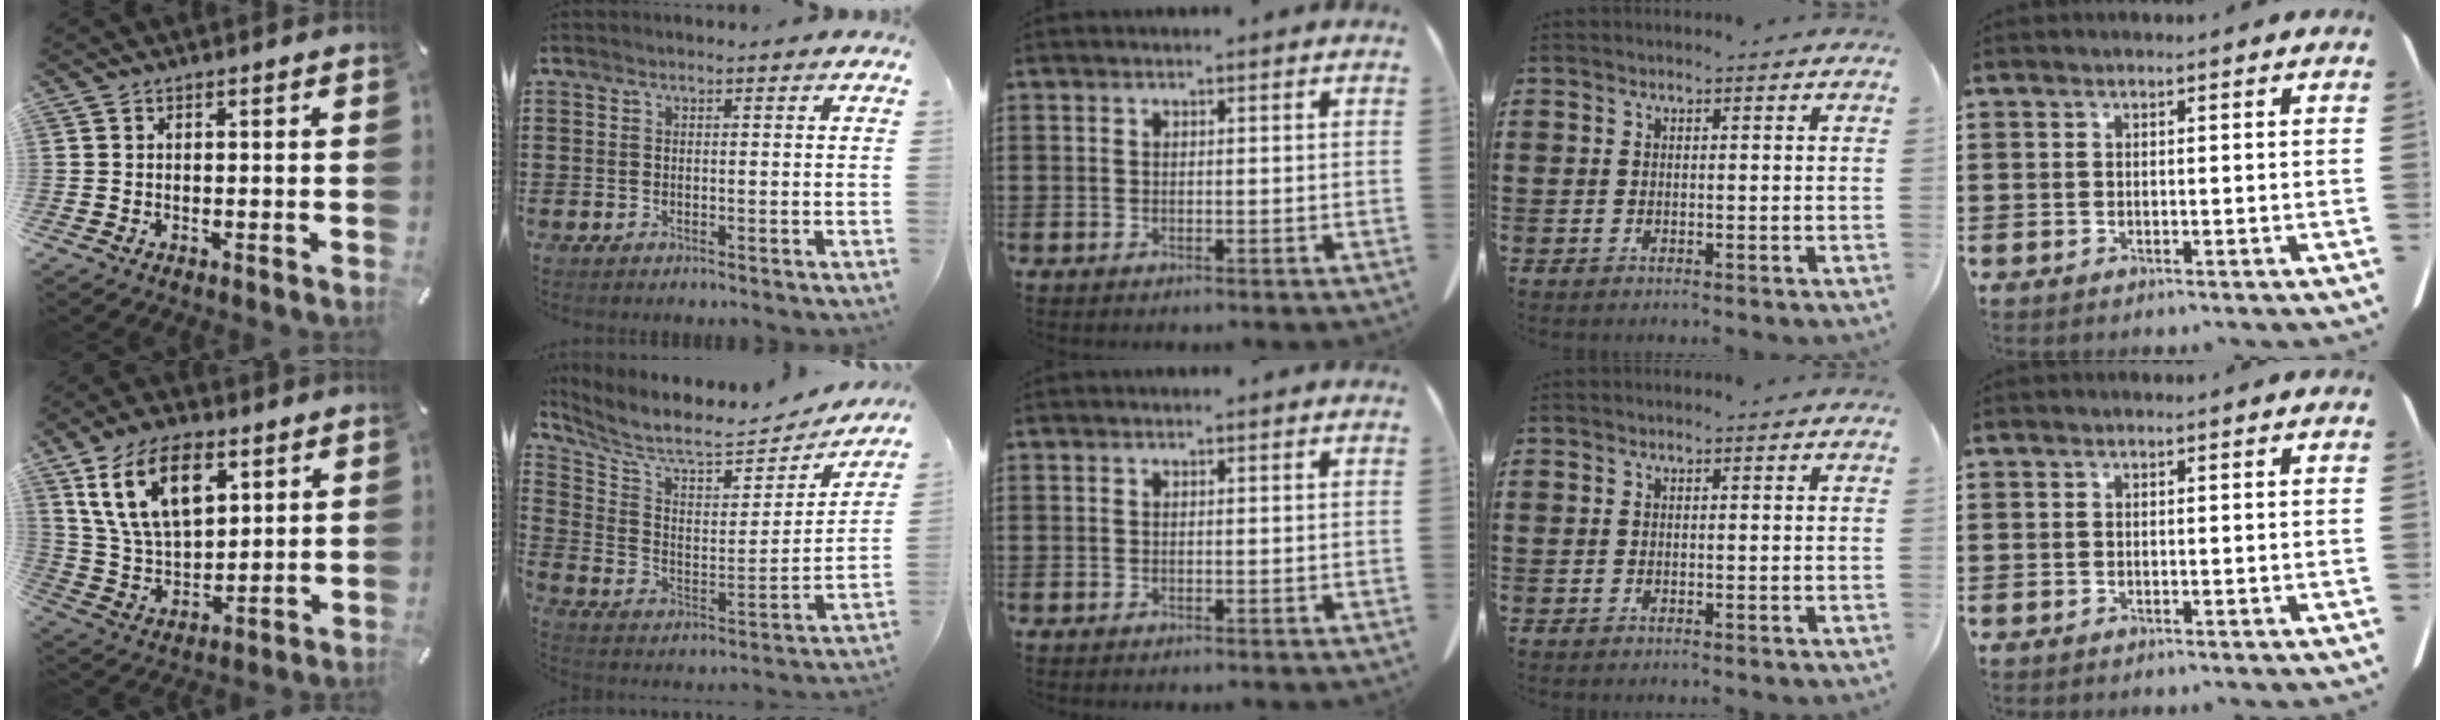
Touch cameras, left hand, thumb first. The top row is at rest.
{"thumb": {"total": 16.4, "force": [8.0, 9.5, 10.6], "torque": [-0.231, -0.016, 0.141]}, "index": {"total": 7.7, "force": [6.7, 1.6, 3.4], "torque": [-0.098, -0.047, 0.113]}}